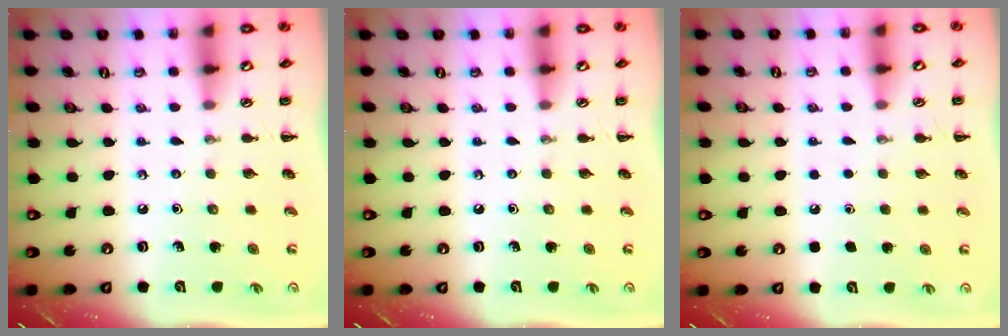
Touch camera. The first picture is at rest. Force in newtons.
{"total": 0.0}
{"total": 1.8, "press": 1.8, "slide": 0.1}